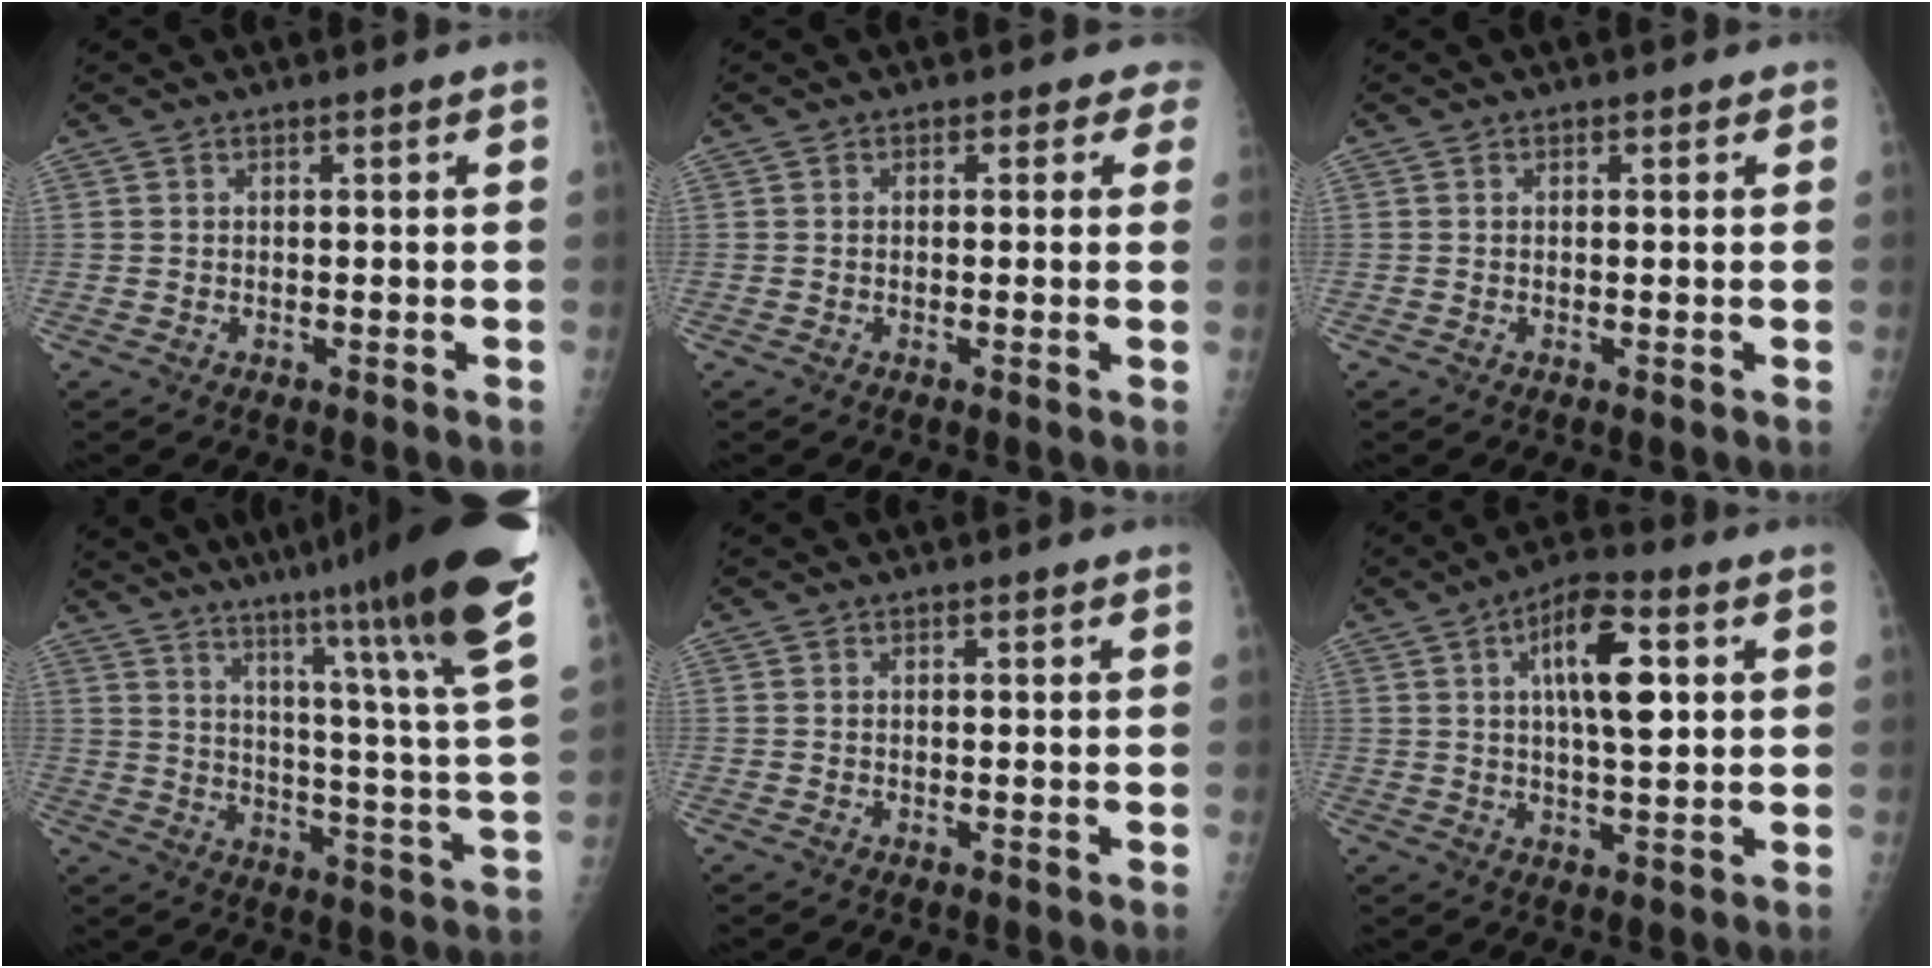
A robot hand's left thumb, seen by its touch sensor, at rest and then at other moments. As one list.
[{"total": 2.5, "force": [1.5, 1.8, 0.7], "torque": [0.020, -0.004, -0.002]}, {"total": 0.6, "force": [0.3, 0.4, 0.2], "torque": [0.004, 0.000, -0.001]}, {"total": 28.0, "force": [19.8, 0.7, 19.8], "torque": [-0.269, -0.112, 0.274]}, {"total": 0.0}, {"total": 11.6, "force": [3.3, 4.2, 10.3], "torque": [-0.159, 0.002, 0.048]}]